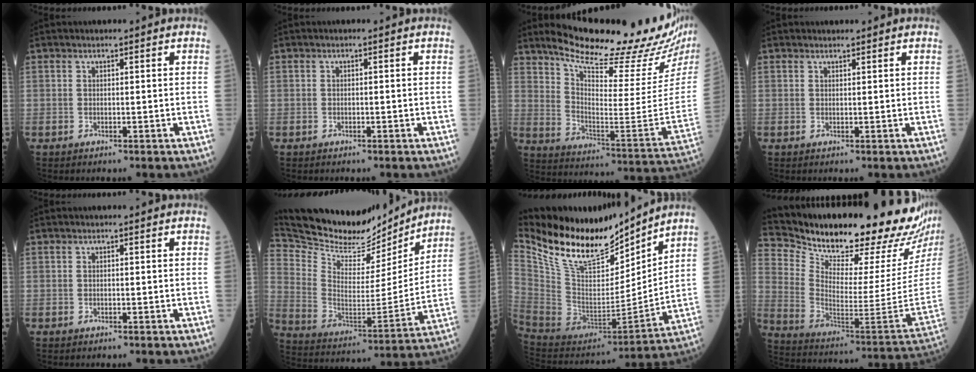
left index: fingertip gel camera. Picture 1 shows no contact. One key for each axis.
{"total": 0.0}
{"total": 25.9, "fx": 22.4, "fy": 1.9, "fz": 12.9, "tx": -0.207, "ty": -0.096, "tz": 0.304}
{"total": 0.9, "fx": 0.9, "fy": 0.3, "fz": 0.0, "tx": -0.005, "ty": 0.002, "tz": 0.014}
{"total": 0.0}
{"total": 18.7, "fx": 17.6, "fy": 4.6, "fz": 4.2, "tx": -0.093, "ty": -0.032, "tz": 0.287}
{"total": 21.4, "fx": 17.9, "fy": 5.5, "fz": 10.3, "tx": -0.198, "ty": -0.020, "tz": 0.325}
{"total": 29.9, "fx": 25.8, "fy": 2.0, "fz": 15.0, "tx": -0.262, "ty": -0.119, "tz": 0.364}